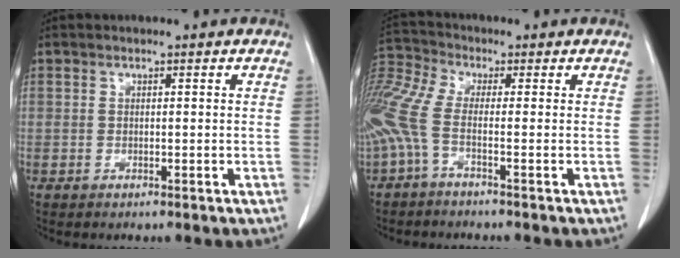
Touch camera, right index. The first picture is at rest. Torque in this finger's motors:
{"motor_torque": [2.00, -0.14, 1.02, 0.21]}